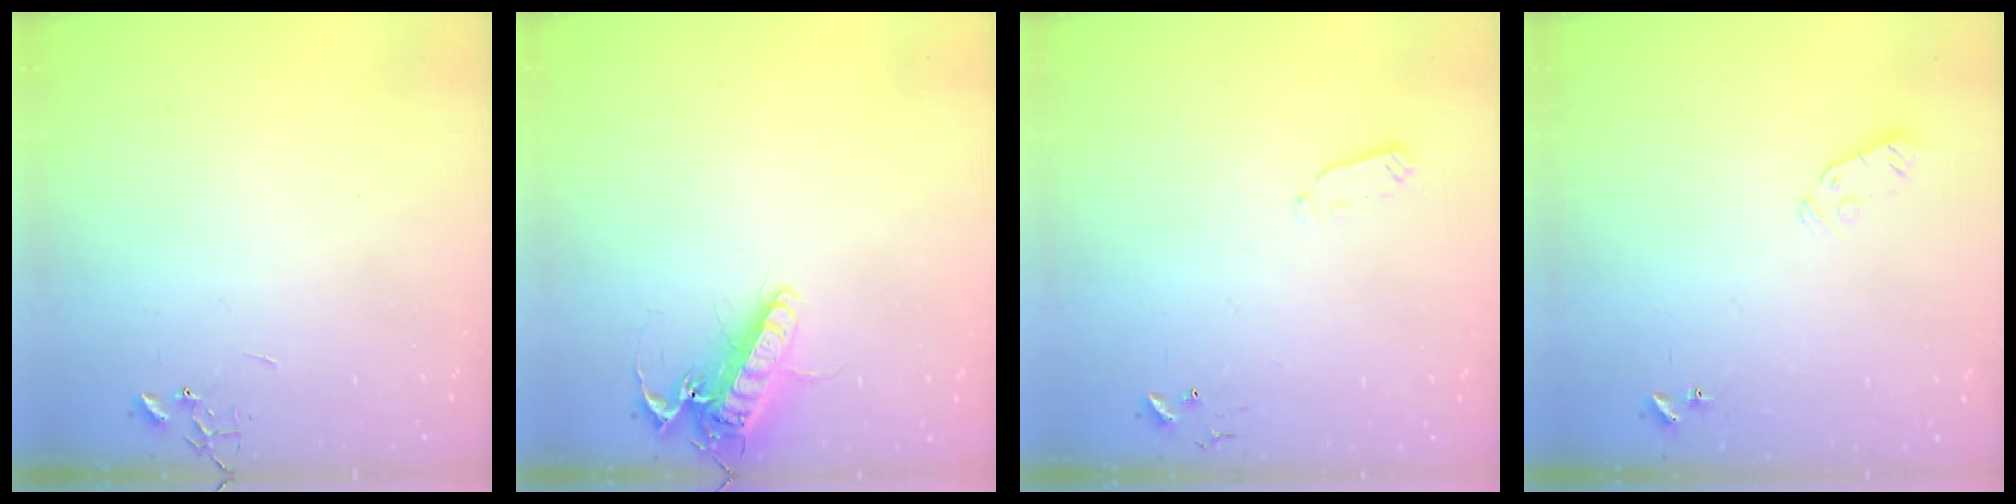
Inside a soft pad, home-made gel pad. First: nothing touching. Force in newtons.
{"total": 14.8, "press": 14.6, "slide": 2.4}
{"total": 2.9, "press": 2.9, "slide": 0.4}
{"total": 3.8, "press": 3.7, "slide": 0.8}